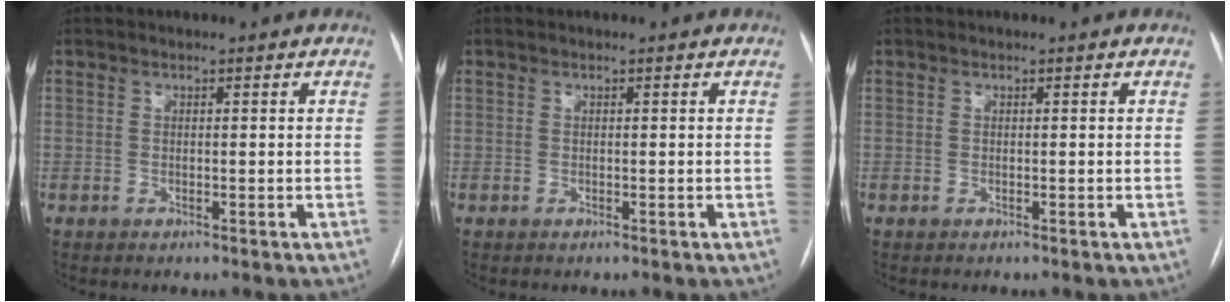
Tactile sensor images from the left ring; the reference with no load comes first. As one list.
[{"total": 0.0}, {"total": 0.0}]